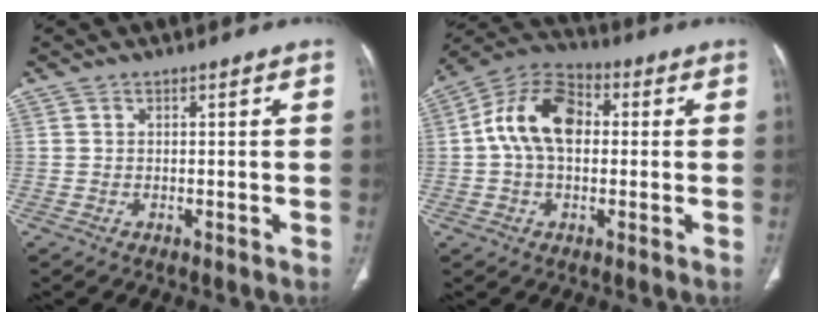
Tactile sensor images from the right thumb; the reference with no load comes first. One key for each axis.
{"total": 13.1, "fx": 1.2, "fy": 8.5, "fz": 9.8, "tx": -0.171, "ty": 0.029, "tz": 0.010}